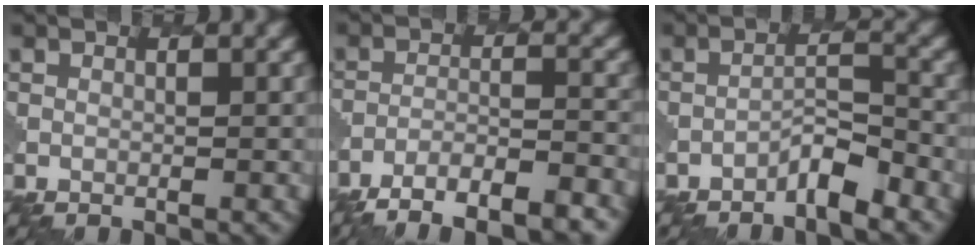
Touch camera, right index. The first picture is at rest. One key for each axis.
{"total": 7.7, "fx": -6.4, "fy": 1.7, "fz": 3.9, "tx": -0.060, "ty": -0.007, "tz": -0.103}
{"total": 2.6, "fx": -2.2, "fy": 0.3, "fz": 1.4, "tx": -0.026, "ty": 0.011, "tz": -0.044}